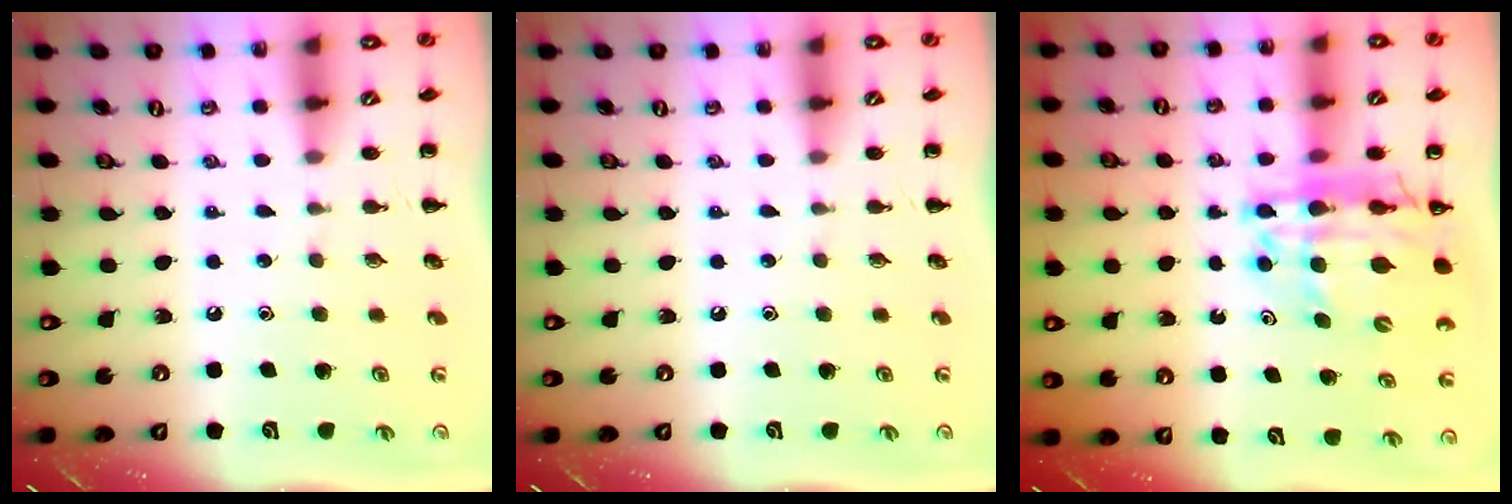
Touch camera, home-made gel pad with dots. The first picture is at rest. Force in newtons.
{"total": 0.0}
{"total": 16.8, "press": 16.2, "slide": 4.5}